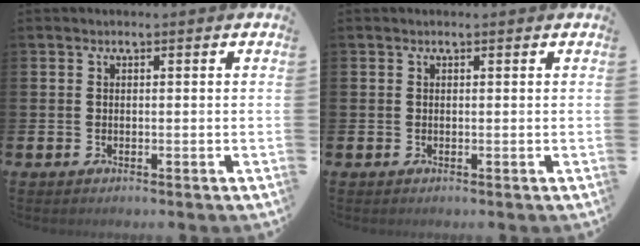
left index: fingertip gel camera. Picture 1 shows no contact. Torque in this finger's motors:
{"motor_torque": [0.08, -1.52, 0.15, -0.01]}